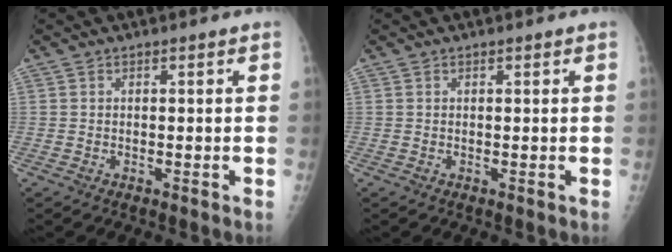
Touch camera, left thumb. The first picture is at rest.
{"total": 0.0}